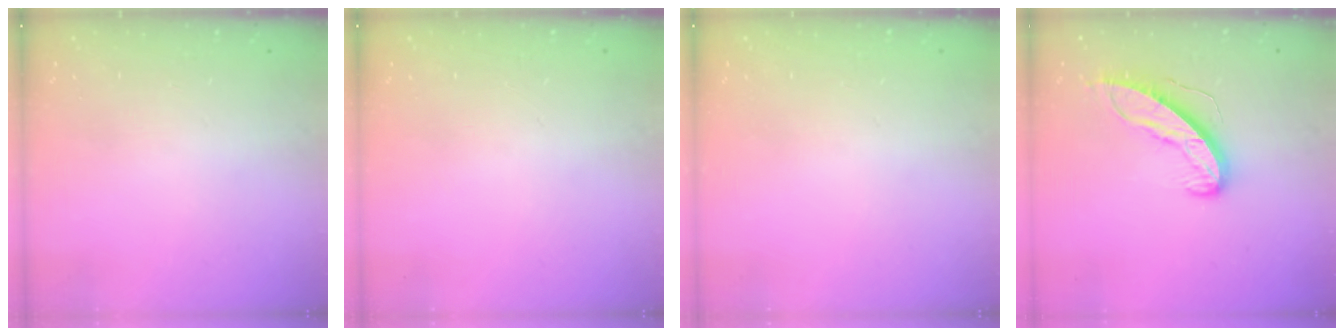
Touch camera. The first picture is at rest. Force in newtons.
{"total": 0.0}
{"total": 0.0}
{"total": 9.6, "press": 9.6, "slide": 0.2}